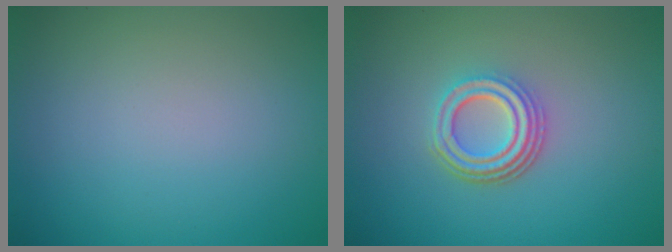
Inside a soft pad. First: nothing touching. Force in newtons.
{"total": 4.3, "press": 3.2, "slide": 2.9}